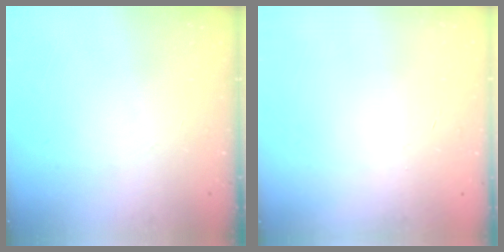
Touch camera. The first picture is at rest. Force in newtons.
{"total": 0.6, "press": 0.5, "slide": 0.2}